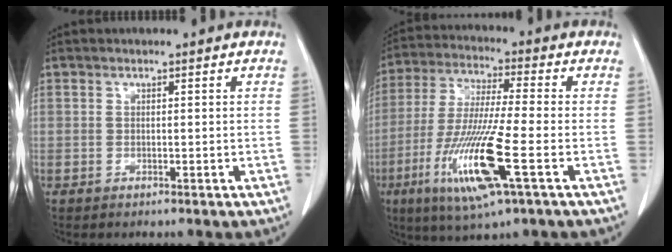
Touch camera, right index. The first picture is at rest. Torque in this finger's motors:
{"motor_torque": [2.02, -0.12, 0.74, 0.14]}